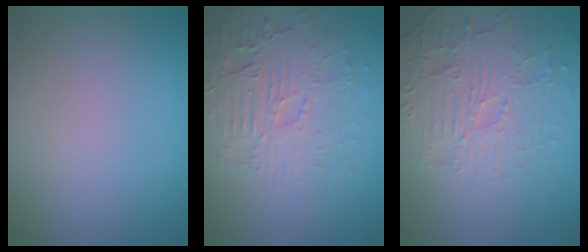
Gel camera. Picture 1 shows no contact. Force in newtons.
{"total": 4.1, "press": 3.9, "slide": 1.4}
{"total": 4.7, "press": 4.0, "slide": 2.5}